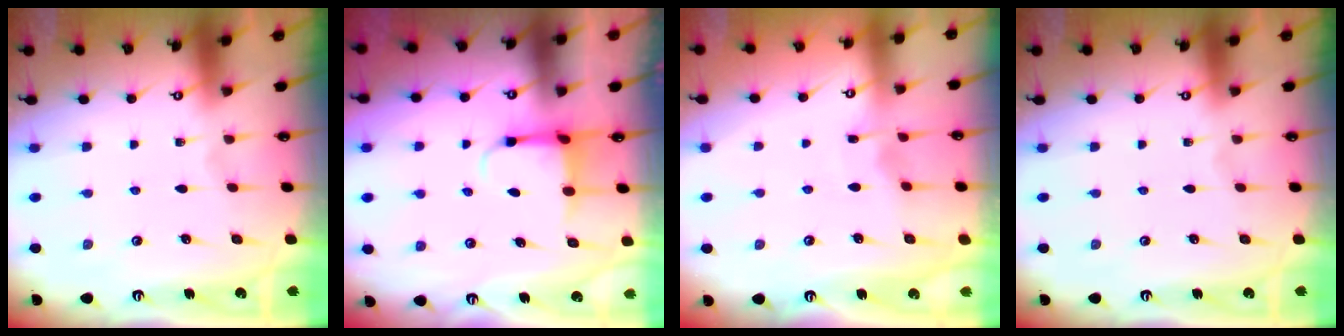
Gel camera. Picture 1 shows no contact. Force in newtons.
{"total": 3.9, "press": 3.7, "slide": 1.2}
{"total": 2.9, "press": 2.9, "slide": 0.4}
{"total": 0.0}